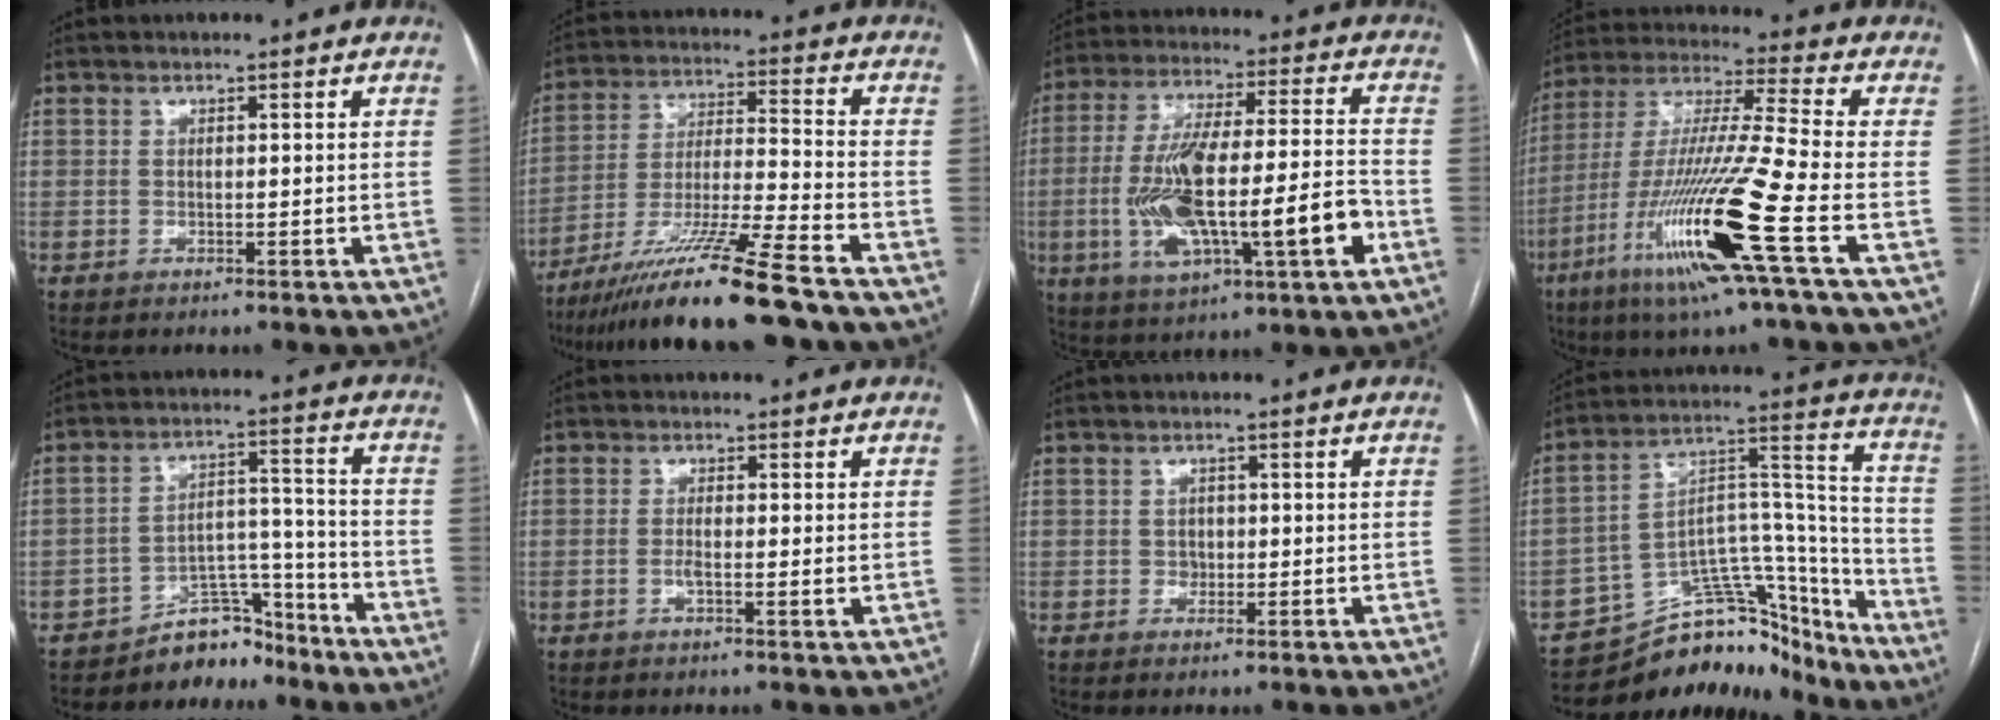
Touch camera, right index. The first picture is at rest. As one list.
[{"total": 15.7, "force": [-12.3, -1.4, 9.7], "torque": [-0.180, -0.024, -0.216]}, {"total": 19.3, "force": [-5.0, 3.4, 18.3], "torque": [-0.337, 0.007, -0.075]}, {"total": 19.3, "force": [-7.9, -1.0, 17.6], "torque": [-0.372, -0.034, -0.156]}, {"total": 7.2, "force": [-6.4, 3.2, 0.9], "torque": [0.002, 0.054, -0.105]}, {"total": 1.9, "force": [-0.4, 0.3, 1.9], "torque": [-0.035, 0.000, -0.007]}, {"total": 1.4, "force": [-0.1, 1.3, 0.6], "torque": [-0.008, 0.004, 0.000]}, {"total": 19.4, "force": [-16.7, 7.3, 6.7], "torque": [-0.087, 0.073, -0.256]}]